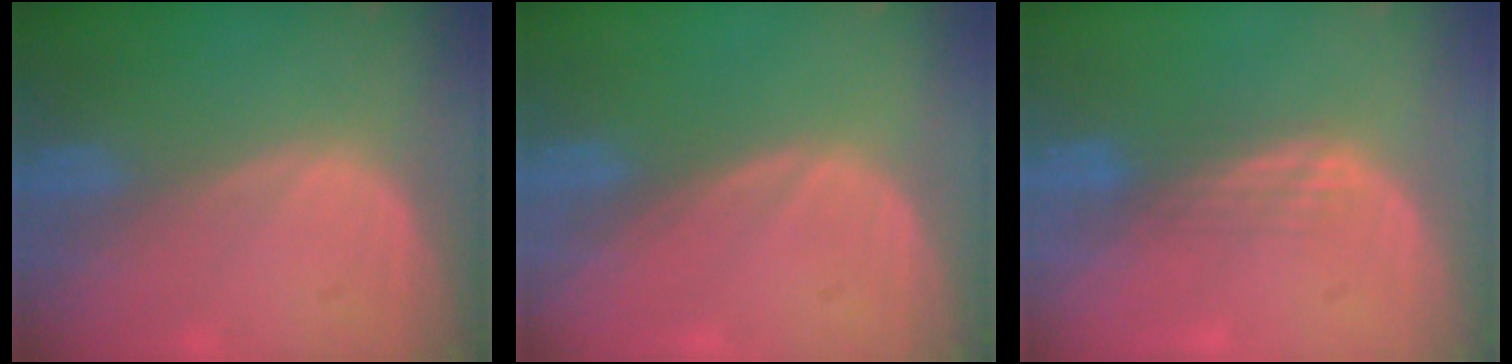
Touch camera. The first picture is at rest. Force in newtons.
{"total": 0.0}
{"total": 3.0, "press": 2.5, "slide": 1.6}